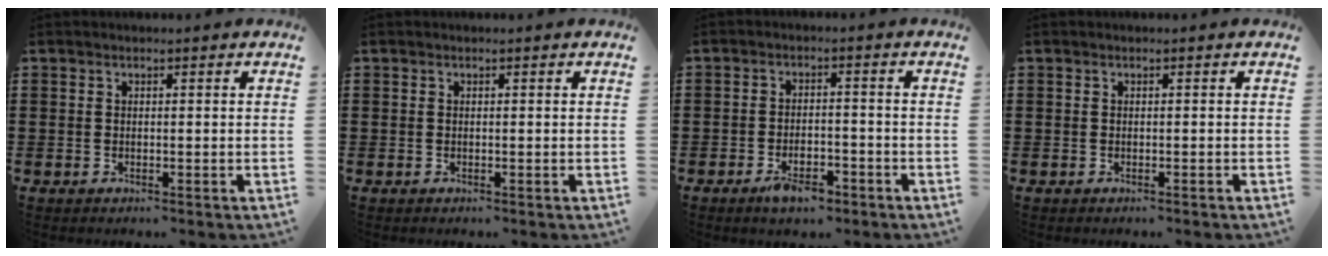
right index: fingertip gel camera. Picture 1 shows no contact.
{"total": 0.0}
{"total": 3.7, "force": [-2.6, 1.5, 2.2], "torque": [-0.041, 0.007, -0.048]}
{"total": 0.0}